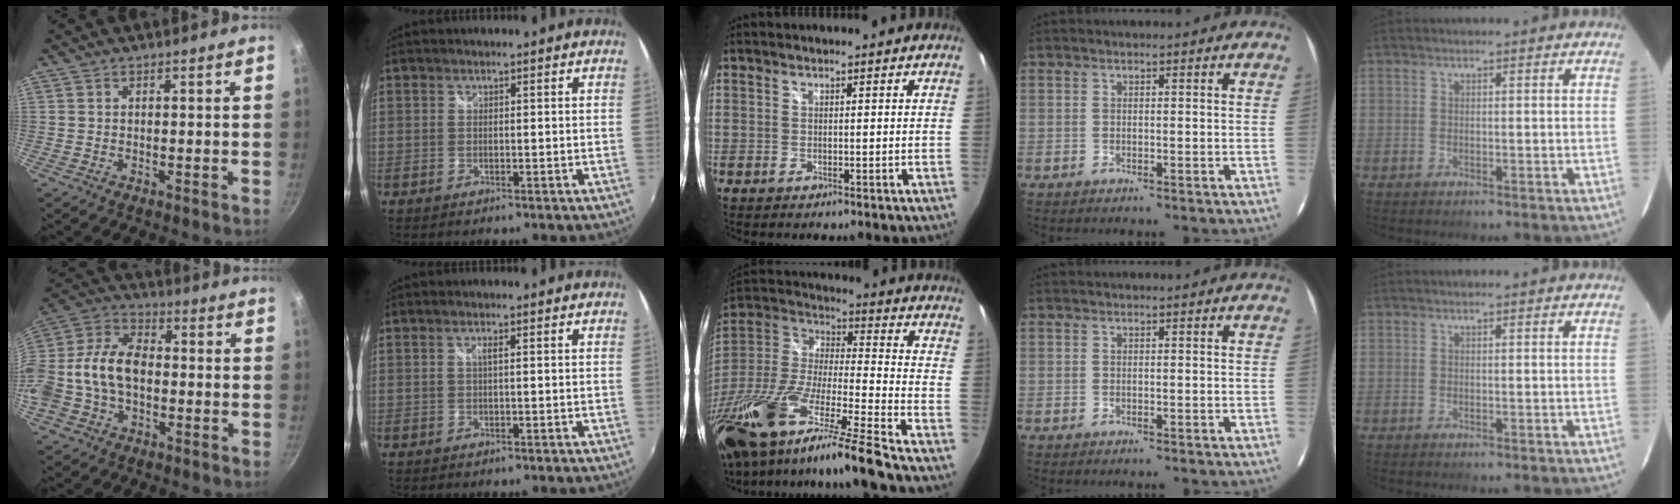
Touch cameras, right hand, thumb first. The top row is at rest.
{"thumb": {"total": 15.7, "force": [-2.0, 10.7, 11.3], "torque": [-0.205, 0.049, -0.049]}, "index": {"total": 0.9, "force": [0.0, -0.2, 0.9], "torque": [-0.016, 0.001, -0.001]}, "middle": {"total": 28.6, "force": [-20.0, 1.9, 20.2], "torque": [-0.353, -0.068, -0.360]}}